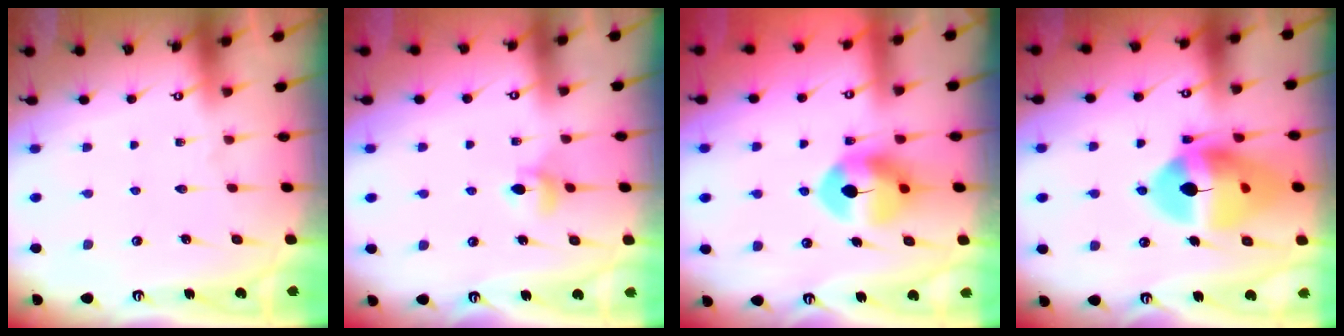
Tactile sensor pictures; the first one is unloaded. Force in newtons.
{"total": 4.9, "press": 4.9, "slide": 0.5}
{"total": 8.3, "press": 8.2, "slide": 0.8}
{"total": 17.6, "press": 17.5, "slide": 2.0}